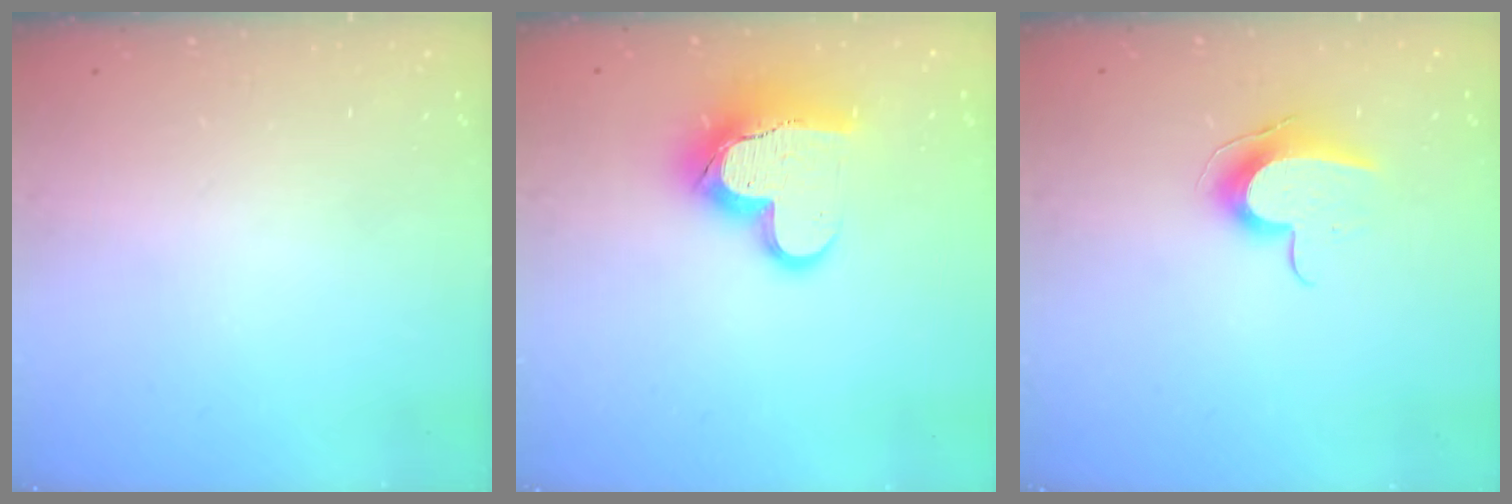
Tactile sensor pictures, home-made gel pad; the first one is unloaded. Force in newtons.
{"total": 15.5, "press": 15.4, "slide": 1.8}
{"total": 10.7, "press": 10.6, "slide": 0.8}